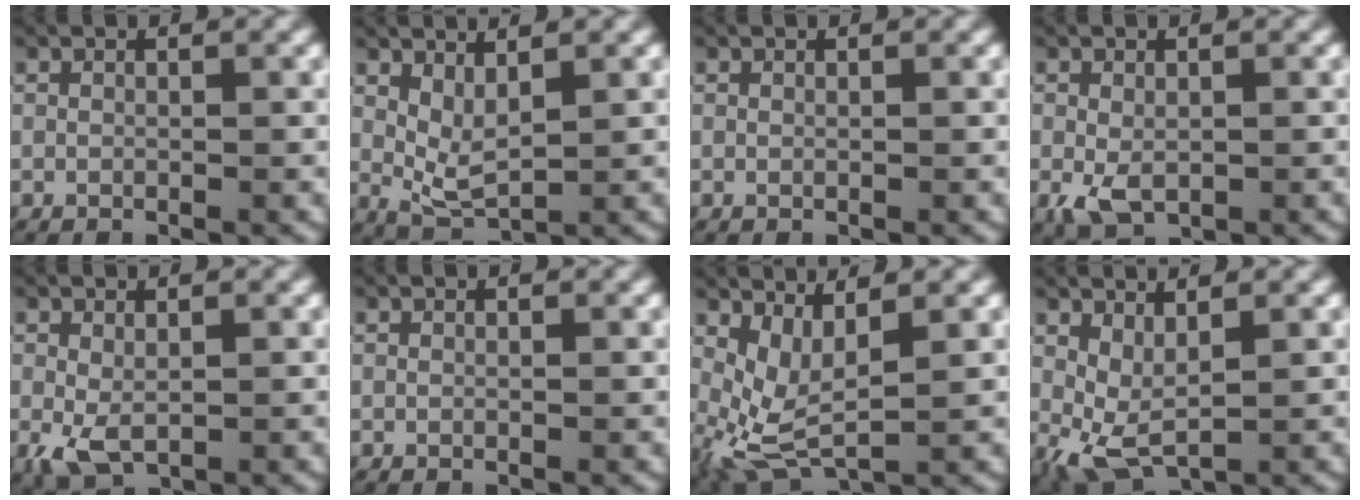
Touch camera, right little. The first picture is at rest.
{"total": 3.1, "force": [1.0, 1.5, 2.5], "torque": [-0.049, -0.020, 0.029]}
{"total": 0.0}
{"total": 3.2, "force": [-0.8, 2.0, 2.4], "torque": [-0.059, -0.021, -0.002]}
{"total": 3.1, "force": [-0.7, 1.8, 2.4], "torque": [-0.062, -0.023, 0.002]}
{"total": 0.0}
{"total": 5.3, "force": [-0.5, 3.2, 4.3], "torque": [-0.099, -0.034, 0.007]}
{"total": 3.5, "force": [-0.2, 1.9, 2.9], "torque": [-0.056, -0.028, 0.013]}